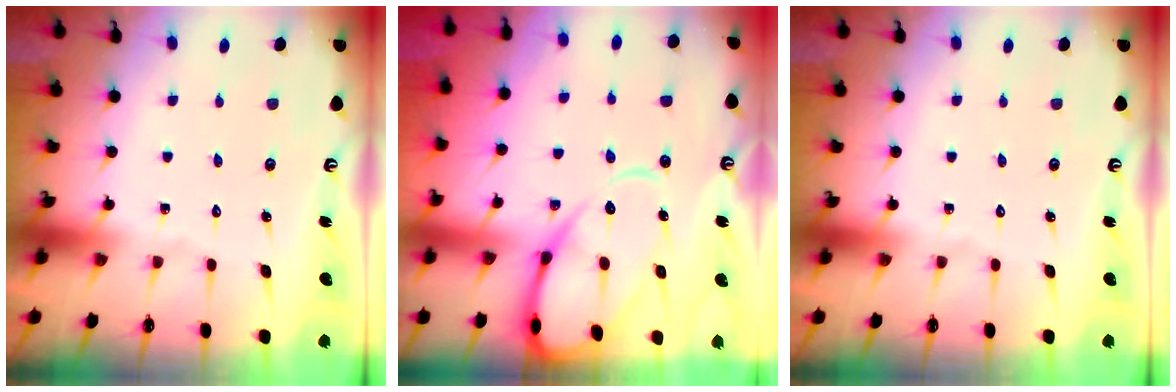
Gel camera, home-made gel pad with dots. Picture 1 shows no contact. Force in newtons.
{"total": 12.6, "press": 12.6, "slide": 1.3}
{"total": 0.0}